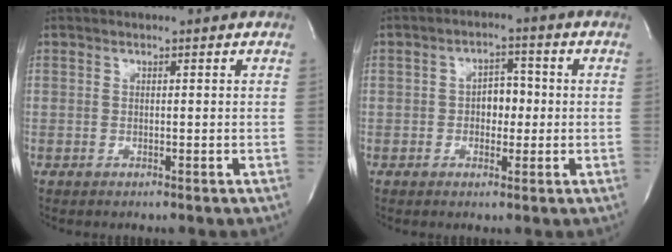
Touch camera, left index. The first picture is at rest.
{"total": 4.2, "force": [-0.3, 2.6, 3.3], "torque": [-0.048, 0.013, -0.005]}